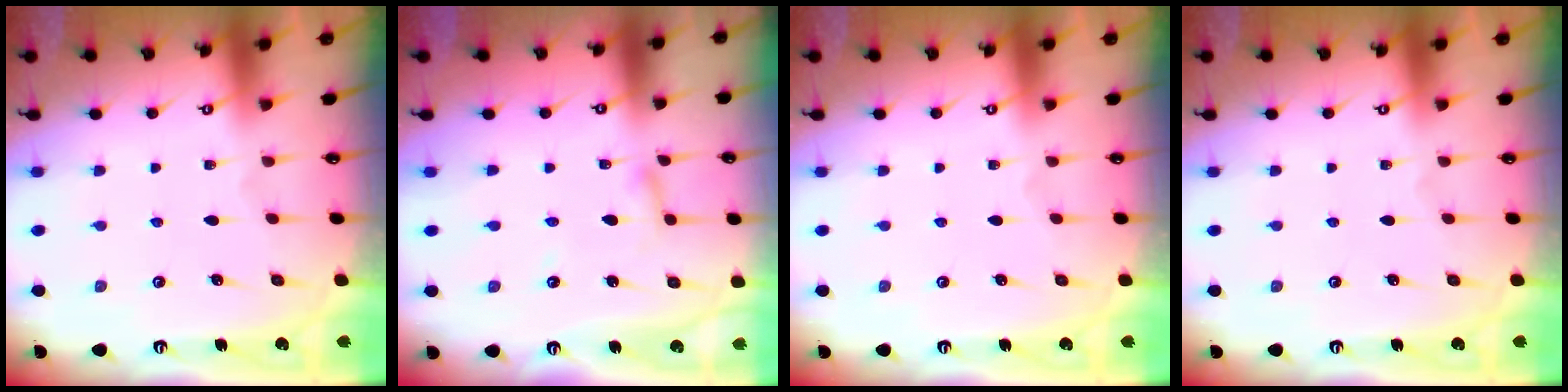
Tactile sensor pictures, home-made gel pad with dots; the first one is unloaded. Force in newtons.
{"total": 2.4, "press": 2.4, "slide": 0.1}
{"total": 0.0}
{"total": 0.0}